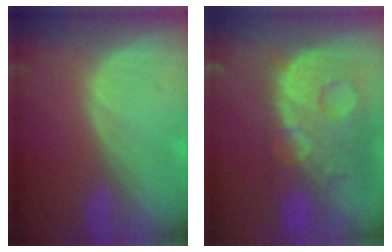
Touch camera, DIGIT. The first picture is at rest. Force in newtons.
{"total": 13.6, "press": 11.1, "slide": 8.0}